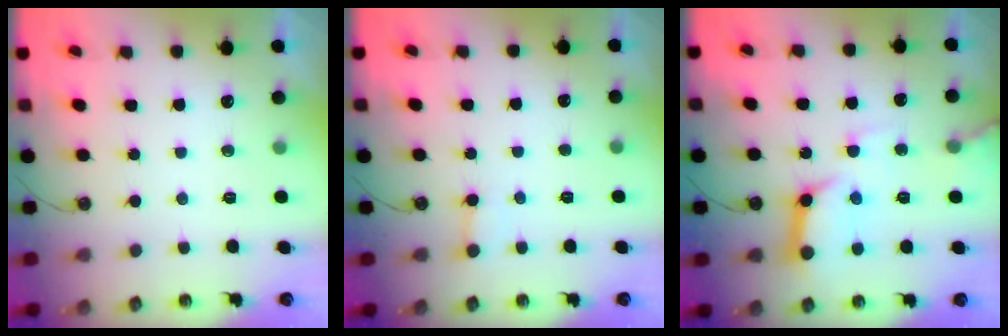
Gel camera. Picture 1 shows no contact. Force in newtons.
{"total": 2.8, "press": 2.8, "slide": 0.4}
{"total": 15.1, "press": 15.0, "slide": 1.8}